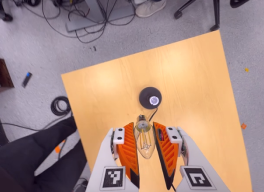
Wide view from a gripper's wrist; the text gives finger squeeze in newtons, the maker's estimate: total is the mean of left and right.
{"total": 12.1, "left": 11.8, "right": 12.5}